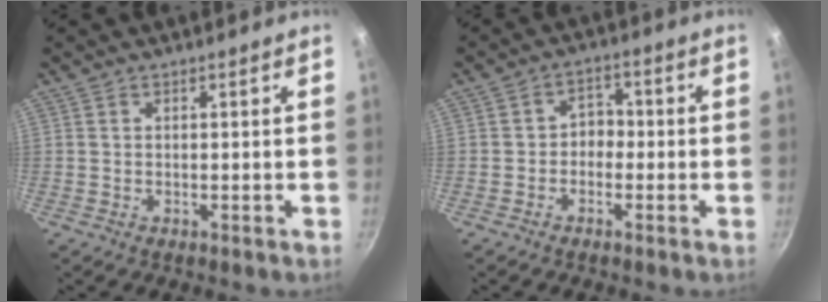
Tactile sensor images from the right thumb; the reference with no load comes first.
{"total": 3.5, "force": [-1.0, 2.8, 1.8], "torque": [-0.001, 0.021, -0.024]}